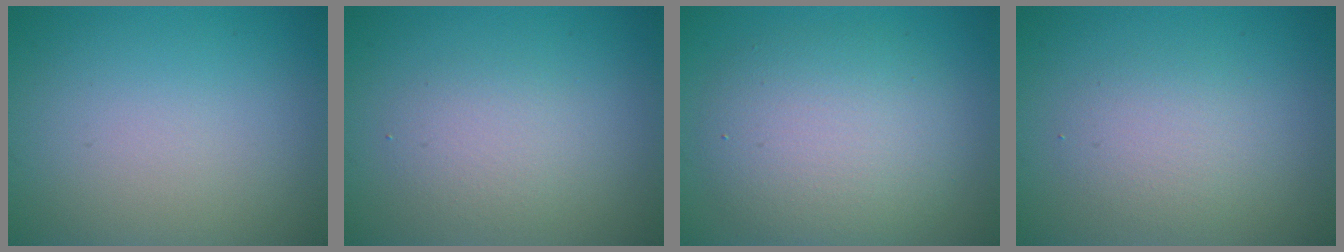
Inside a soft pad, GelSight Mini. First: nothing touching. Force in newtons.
{"total": 2.1, "press": 2.1, "slide": 0.1}
{"total": 6.1, "press": 6.1, "slide": 0.2}
{"total": 2.4, "press": 2.4, "slide": 0.2}